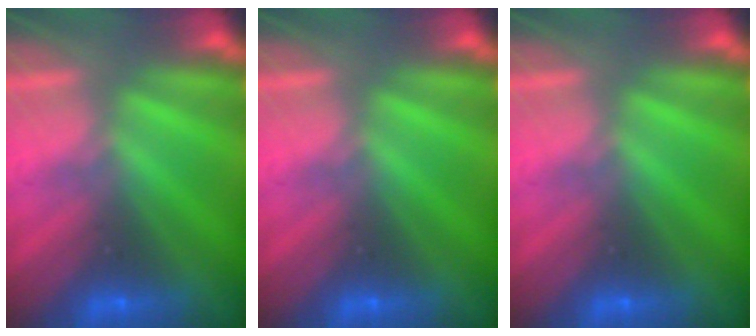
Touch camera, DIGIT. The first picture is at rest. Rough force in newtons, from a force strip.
{"total": 0.0}
{"total": 0.0}